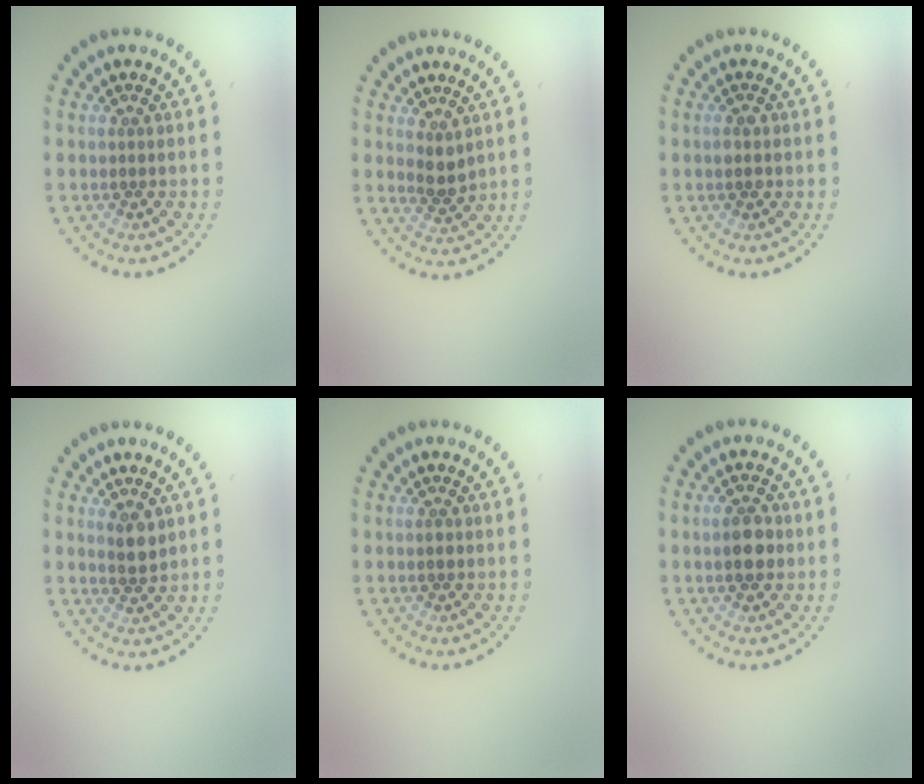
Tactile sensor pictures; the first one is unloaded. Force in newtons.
{"total": 1.8, "press": 1.6, "slide": 0.9}
{"total": 1.5, "press": 1.5, "slide": 0.1}
{"total": 1.9, "press": 1.6, "slide": 0.9}
{"total": 0.9, "press": 0.9, "slide": 0.1}
{"total": 3.3, "press": 3.3, "slide": 0.1}